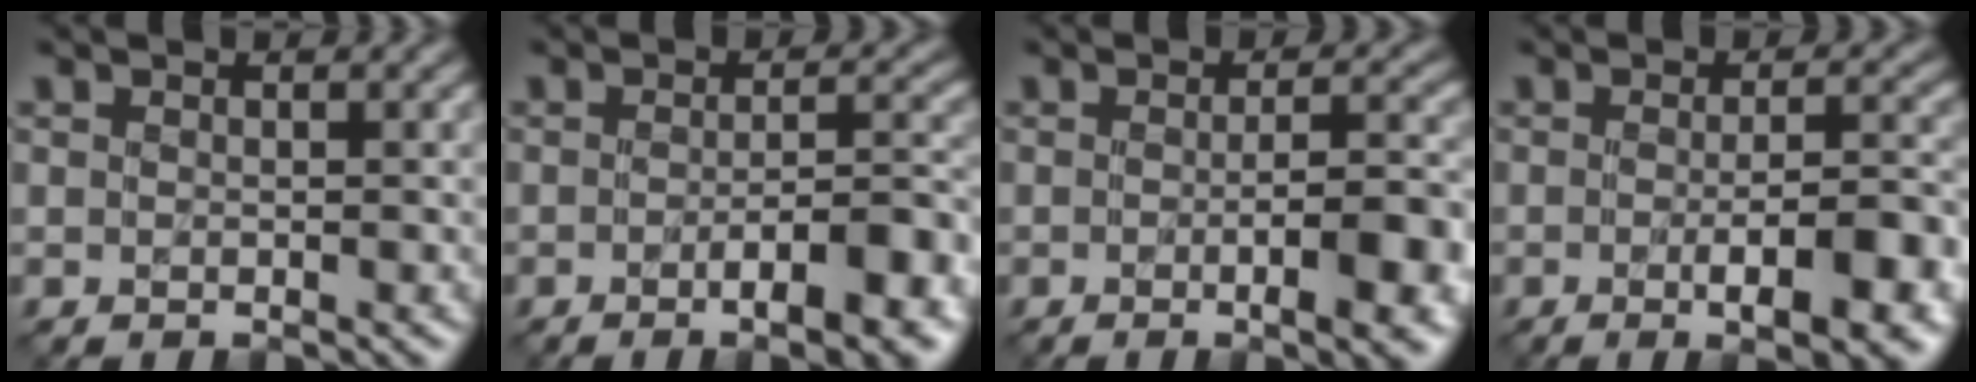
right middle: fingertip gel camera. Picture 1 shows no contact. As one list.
[{"total": 7.0, "force": [-2.9, 2.1, 6.1], "torque": [-0.072, 0.002, -0.035]}, {"total": 6.8, "force": [-1.5, 2.1, 6.3], "torque": [-0.070, -0.003, -0.010]}, {"total": 7.1, "force": [-1.9, 2.1, 6.5], "torque": [-0.080, -0.003, -0.018]}]